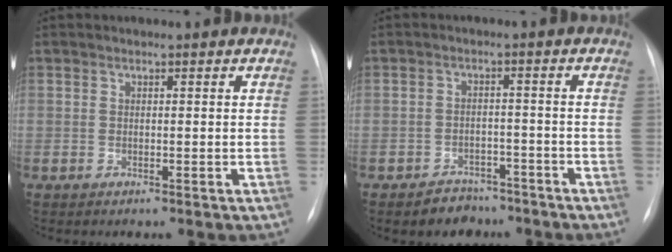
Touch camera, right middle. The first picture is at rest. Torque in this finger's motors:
{"motor_torque": [0.53, -0.65, 0.27, 0.04]}